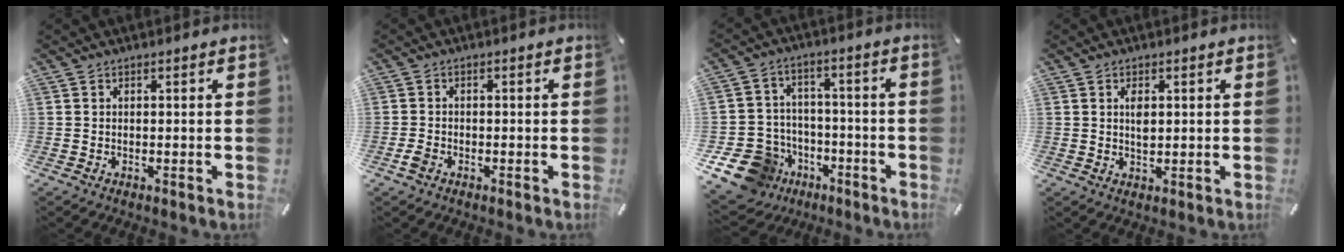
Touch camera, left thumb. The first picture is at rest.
{"total": 2.1, "force": [-1.1, 1.3, 1.2], "torque": [-0.027, 0.001, -0.022]}
{"total": 13.3, "force": [-6.4, 10.8, 4.2], "torque": [-0.093, 0.039, -0.107]}
{"total": 3.1, "force": [0.7, 1.6, 2.6], "torque": [-0.049, 0.003, 0.008]}